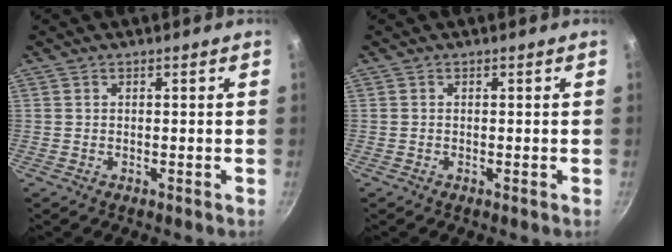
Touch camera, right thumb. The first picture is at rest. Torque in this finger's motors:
{"motor_torque": [0.23, 0.25, -0.22, 0.35, 0.04]}